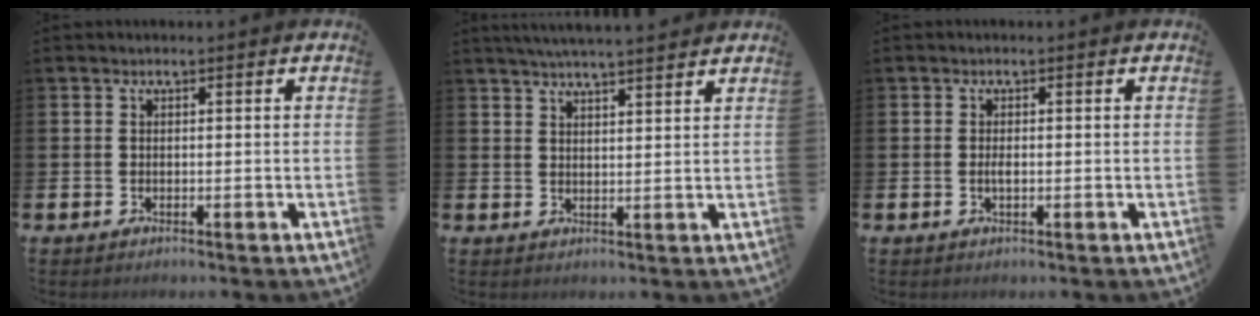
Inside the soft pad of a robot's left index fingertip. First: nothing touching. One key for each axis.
{"total": 4.4, "fx": 4.3, "fy": -0.3, "fz": 1.0, "tx": -0.028, "ty": -0.015, "tz": 0.078}
{"total": 1.1, "fx": -0.1, "fy": 0.4, "fz": 1.1, "tx": -0.020, "ty": 0.001, "tz": -0.004}